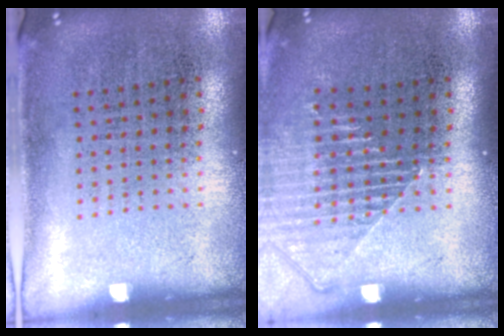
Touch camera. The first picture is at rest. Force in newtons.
{"total": 1.4, "press": 1.3, "slide": 0.5}